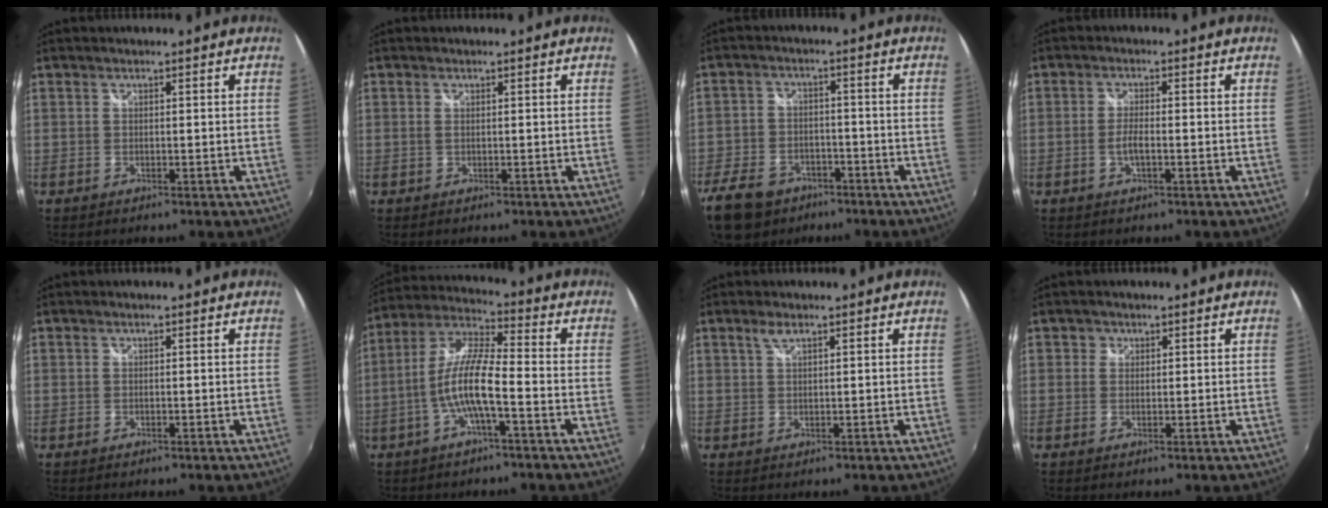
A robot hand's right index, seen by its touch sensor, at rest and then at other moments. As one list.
[{"total": 0.6, "force": [0.1, 0.2, 0.6], "torque": [-0.013, 0.000, 0.000]}, {"total": 14.3, "force": [-9.1, 9.0, 6.3], "torque": [-0.178, 0.000, -0.147]}, {"total": 2.8, "force": [-1.0, 0.8, 2.6], "torque": [-0.052, -0.002, -0.019]}, {"total": 0.0}, {"total": 10.2, "force": [-3.4, 1.5, 9.5], "torque": [-0.202, 0.005, -0.064]}, {"total": 1.7, "force": [1.1, 0.6, 1.1], "torque": [-0.021, 0.003, 0.019]}, {"total": 1.4, "force": [0.3, 1.3, 0.1], "torque": [0.001, 0.002, -0.001]}]